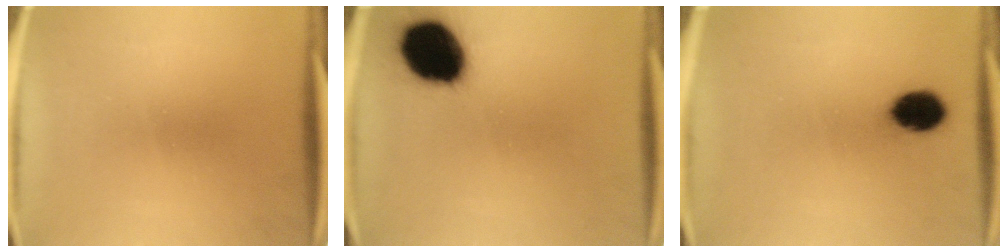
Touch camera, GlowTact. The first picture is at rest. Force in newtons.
{"total": 18.1}
{"total": 7.9}